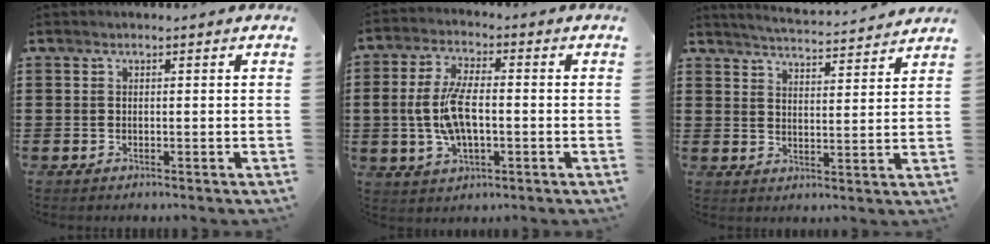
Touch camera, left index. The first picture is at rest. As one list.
[{"total": 9.1, "force": [-0.7, 4.2, 8.1], "torque": [-0.186, 0.000, -0.019]}, {"total": 3.8, "force": [3.7, -0.7, 0.5], "torque": [-0.026, -0.032, 0.060]}]